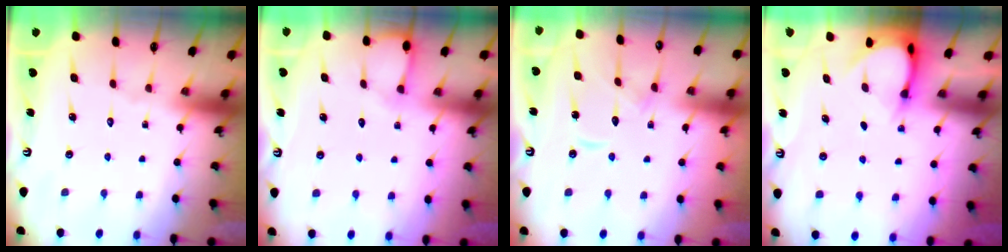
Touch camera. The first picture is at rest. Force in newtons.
{"total": 3.5, "press": 3.5, "slide": 0.5}
{"total": 10.0, "press": 10.0, "slide": 0.5}
{"total": 4.0, "press": 4.0, "slide": 0.3}